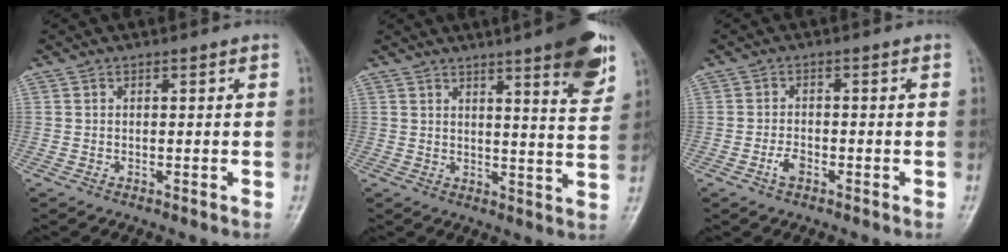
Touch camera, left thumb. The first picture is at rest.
{"total": 11.4, "force": [6.8, 1.6, 9.0], "torque": [-0.101, -0.036, 0.085]}
{"total": 2.6, "force": [-1.3, 1.4, 1.7], "torque": [-0.032, 0.009, -0.026]}